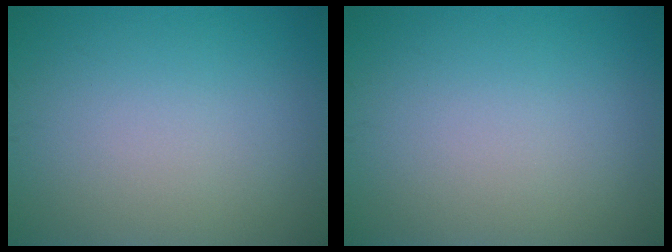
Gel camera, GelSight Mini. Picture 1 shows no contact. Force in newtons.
{"total": 0.0}